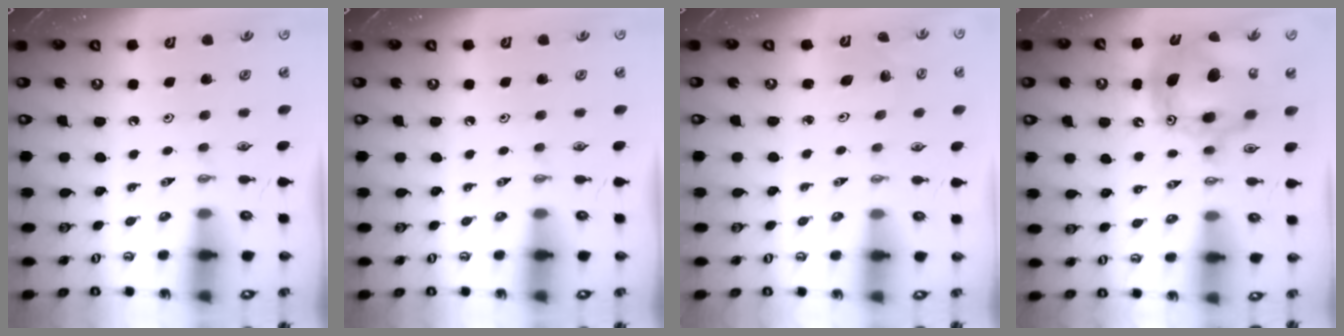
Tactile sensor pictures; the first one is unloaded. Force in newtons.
{"total": 0.0}
{"total": 1.9, "press": 1.9, "slide": 0.0}
{"total": 15.7, "press": 15.6, "slide": 1.5}